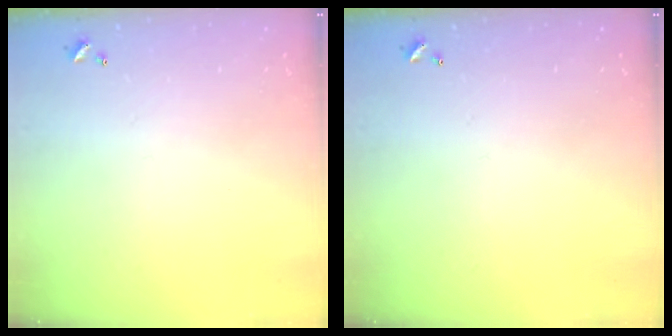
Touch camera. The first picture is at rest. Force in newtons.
{"total": 0.0}